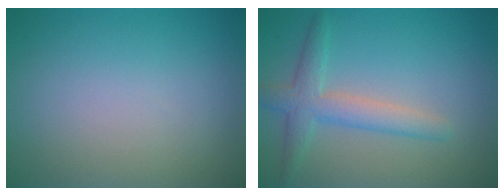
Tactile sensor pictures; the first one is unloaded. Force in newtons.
{"total": 3.4, "press": 3.4, "slide": 0.1}